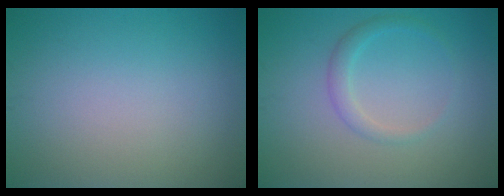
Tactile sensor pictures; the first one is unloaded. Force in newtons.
{"total": 1.7, "press": 1.7, "slide": 0.1}